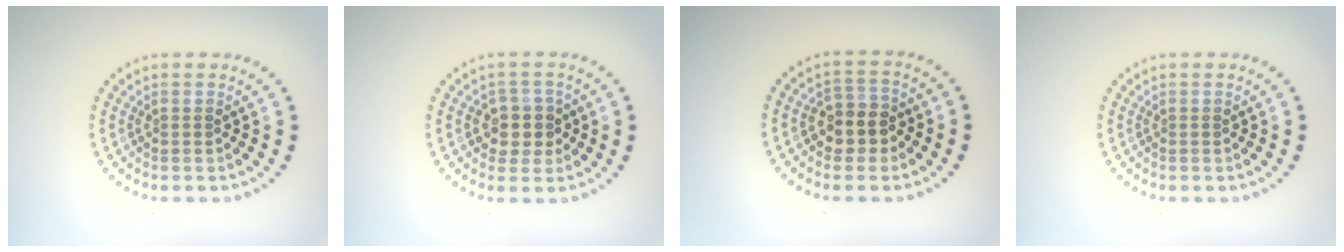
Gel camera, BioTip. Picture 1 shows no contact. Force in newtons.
{"total": 2.9, "press": 2.7, "slide": 1.2}
{"total": 3.0, "press": 2.7, "slide": 1.2}
{"total": 0.0}